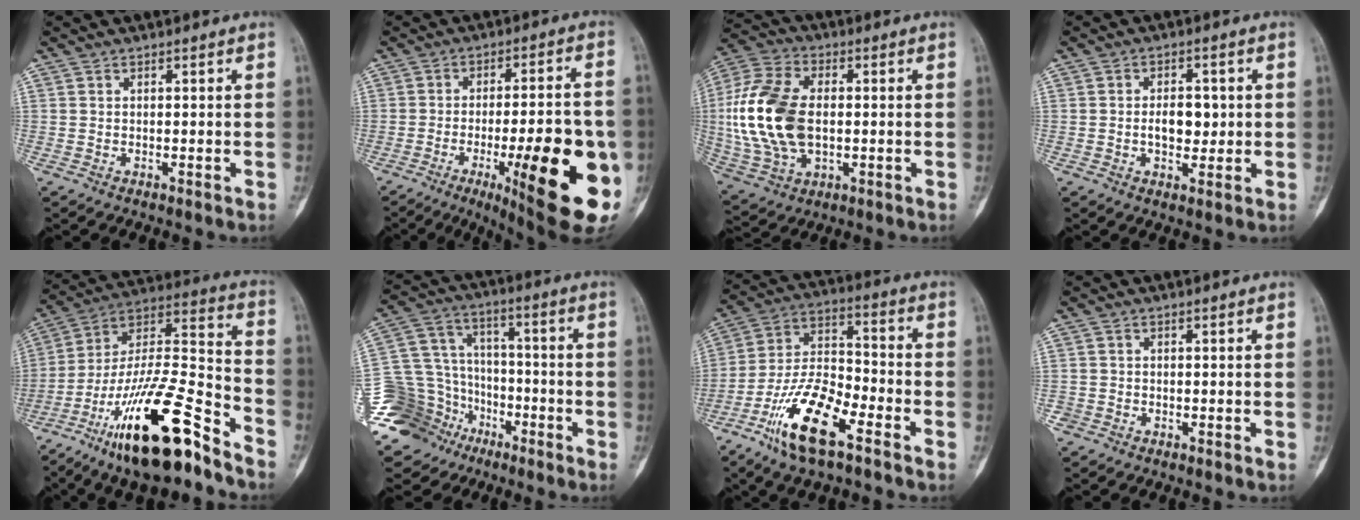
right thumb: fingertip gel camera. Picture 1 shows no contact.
{"total": 24.5, "force": [-7.3, 6.6, 22.5], "torque": [-0.250, 0.001, -0.084]}
{"total": 19.3, "force": [0.2, 11.8, 15.2], "torque": [-0.321, 0.007, 0.009]}
{"total": 5.6, "force": [0.0, 3.4, 4.4], "torque": [-0.051, 0.003, 0.001]}
{"total": 25.2, "force": [-16.1, 6.2, 18.4], "torque": [-0.331, 0.079, -0.277]}
{"total": 19.3, "force": [-10.1, 15.2, 6.2], "torque": [-0.114, 0.088, -0.173]}
{"total": 15.6, "force": [-8.9, 5.6, 11.5], "torque": [-0.217, 0.055, -0.170]}
{"total": 1.0, "force": [-0.5, 0.9, -0.1], "torque": [0.009, 0.006, -0.015]}